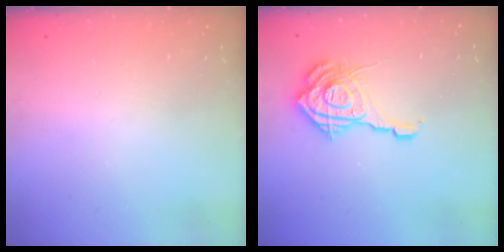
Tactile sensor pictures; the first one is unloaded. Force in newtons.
{"total": 16.9, "press": 16.8, "slide": 1.7}